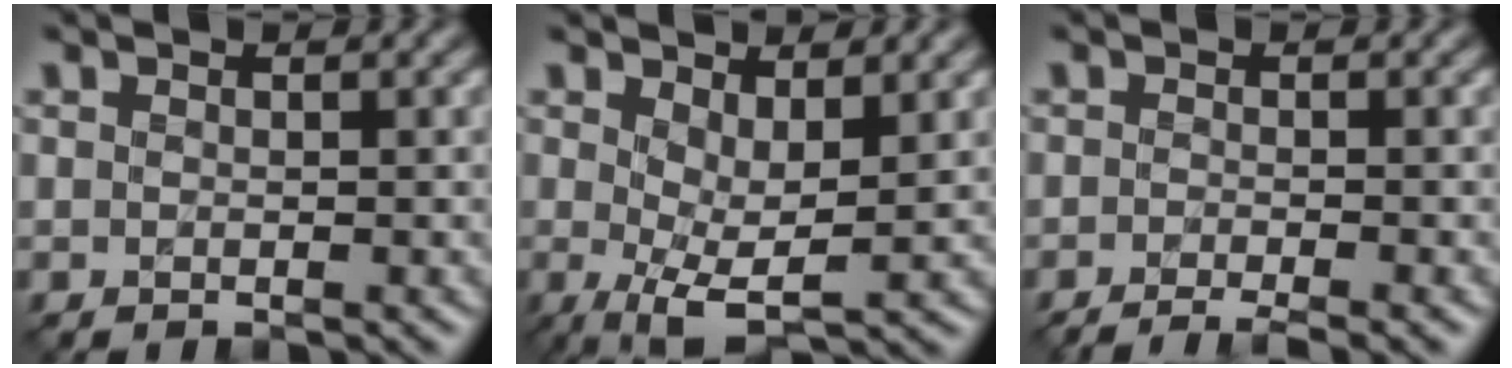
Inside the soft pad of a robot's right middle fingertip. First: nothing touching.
{"total": 5.3, "force": [0.5, 2.0, 4.9], "torque": [-0.097, -0.009, 0.010]}
{"total": 3.2, "force": [-2.2, 0.6, 2.3], "torque": [-0.025, -0.005, -0.044]}